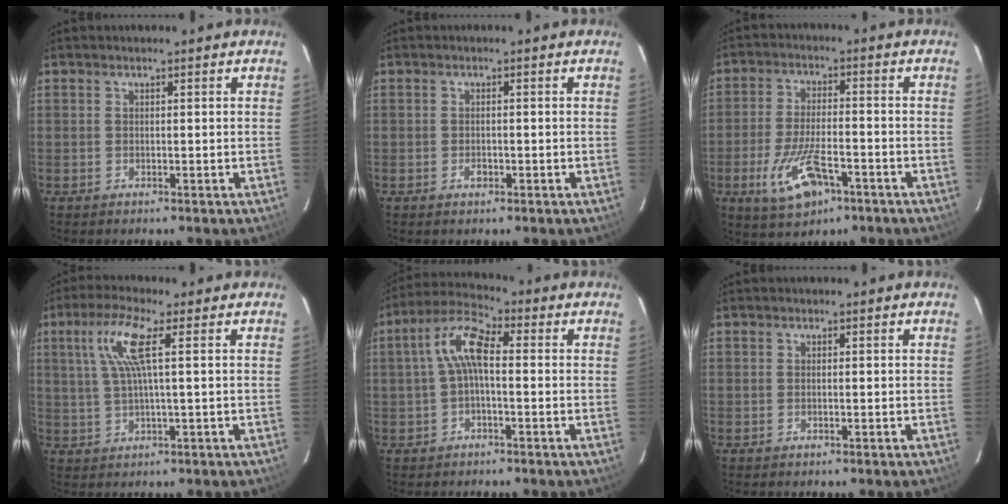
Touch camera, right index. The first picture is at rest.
{"total": 1.4, "force": [-0.6, 0.8, 0.9], "torque": [-0.017, 0.002, -0.010]}
{"total": 10.6, "force": [-4.8, 4.3, 8.4], "torque": [-0.183, -0.014, -0.081]}
{"total": 7.4, "force": [2.2, 0.4, 7.1], "torque": [-0.141, 0.008, 0.048]}
{"total": 7.3, "force": [0.0, 2.8, 6.7], "torque": [-0.148, 0.026, -0.003]}
{"total": 0.0}